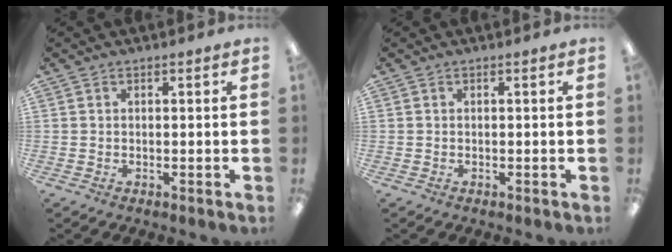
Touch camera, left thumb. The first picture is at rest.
{"total": 0.0}